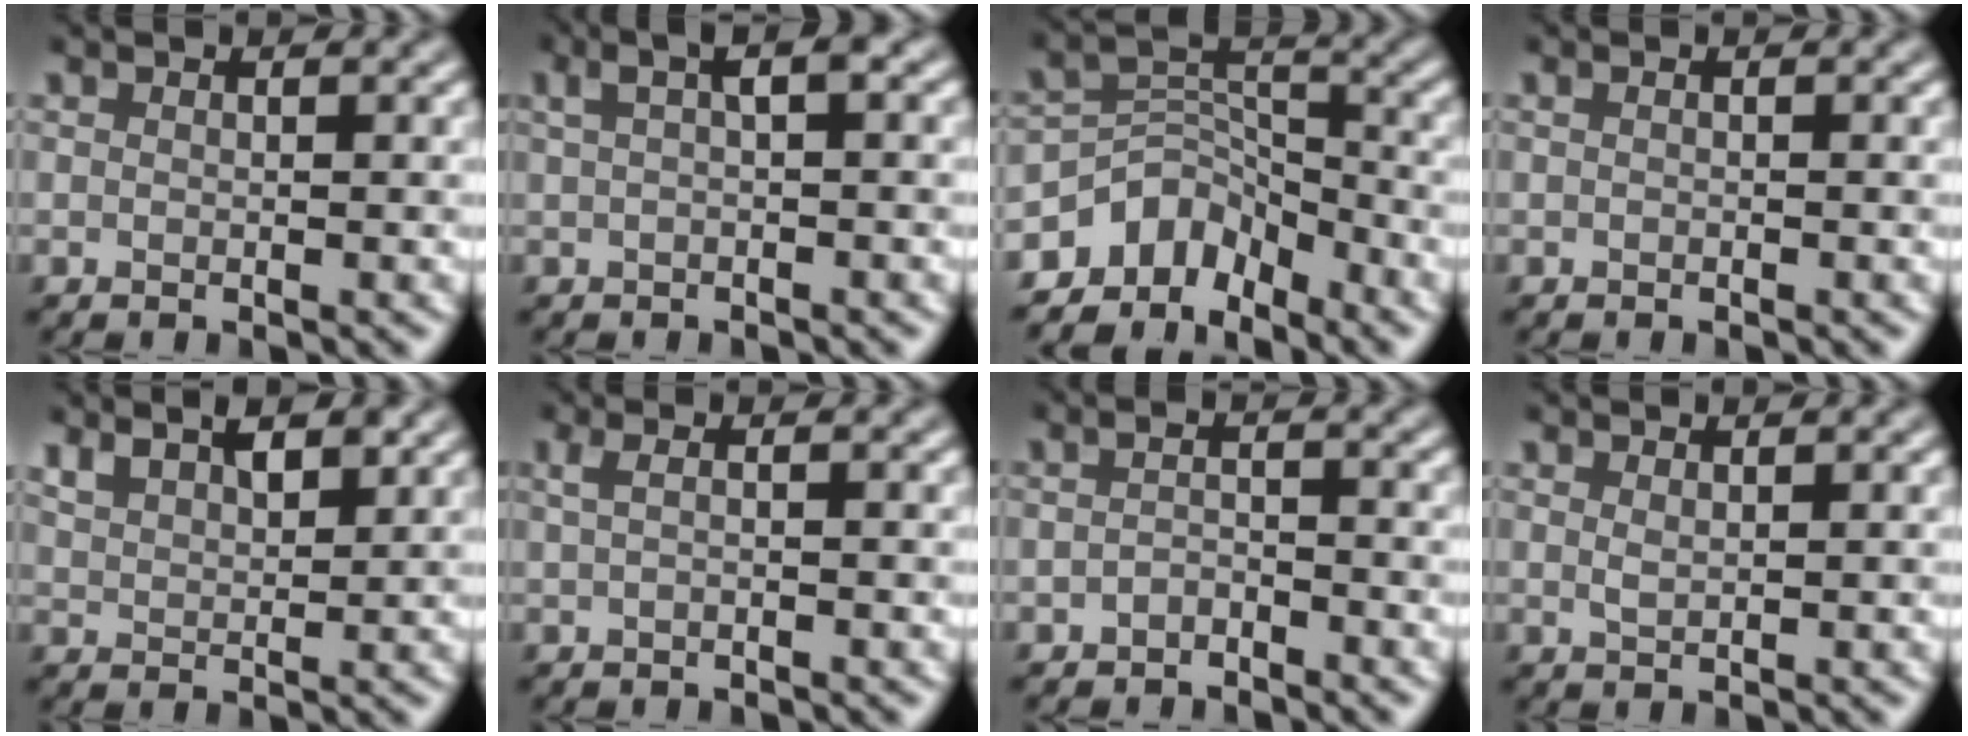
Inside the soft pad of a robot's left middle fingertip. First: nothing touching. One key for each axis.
{"total": 2.7, "fx": 0.9, "fy": 0.6, "fz": 2.5, "tx": -0.038, "ty": 0.018, "tz": 0.012}
{"total": 5.4, "fx": -4.4, "fy": 2.8, "fz": 1.4, "tx": -0.010, "ty": -0.002, "tz": -0.088}
{"total": 0.0}
{"total": 3.1, "fx": 2.1, "fy": 1.4, "fz": 1.8, "tx": -0.040, "ty": 0.002, "tz": 0.043}
{"total": 1.2, "fx": 0.1, "fy": 0.3, "fz": 1.2, "tx": -0.023, "ty": 0.002, "tz": -0.001}
{"total": 1.2, "fx": -1.1, "fy": 0.4, "fz": 0.5, "tx": -0.011, "ty": 0.001, "tz": -0.023}
{"total": 0.7, "fx": 0.4, "fy": 0.2, "fz": 0.5, "tx": -0.012, "ty": -0.002, "tz": 0.009}